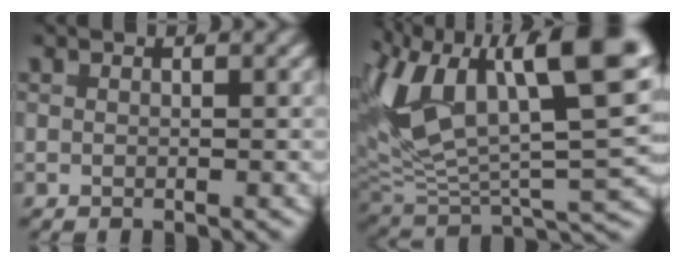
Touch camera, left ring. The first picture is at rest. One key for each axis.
{"total": 14.8, "fx": 1.7, "fy": 8.6, "fz": 12.0, "tx": -0.214, "ty": -0.015, "tz": 0.028}